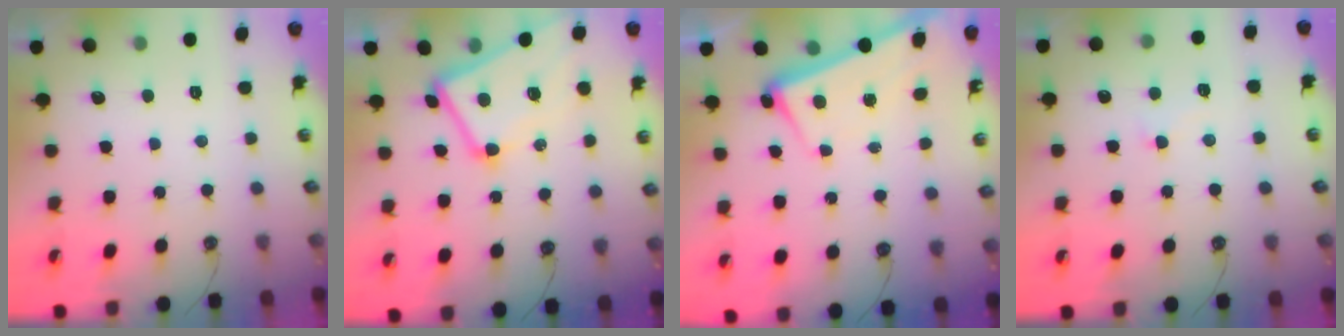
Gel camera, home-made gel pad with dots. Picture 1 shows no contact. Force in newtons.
{"total": 4.9, "press": 4.8, "slide": 1.3}
{"total": 2.3, "press": 2.2, "slide": 0.9}
{"total": 4.1, "press": 4.1, "slide": 0.5}